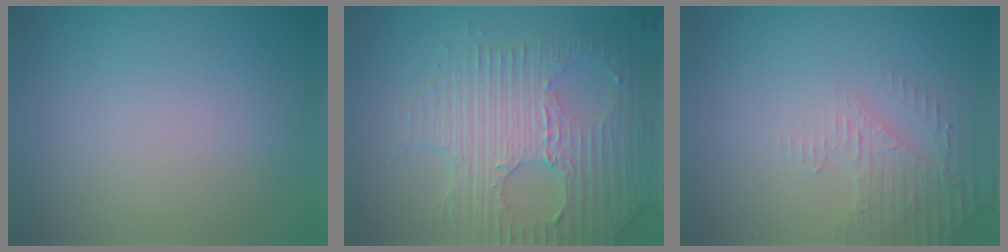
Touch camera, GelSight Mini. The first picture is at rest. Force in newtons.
{"total": 7.4, "press": 5.1, "slide": 5.4}
{"total": 2.6, "press": 2.5, "slide": 0.7}